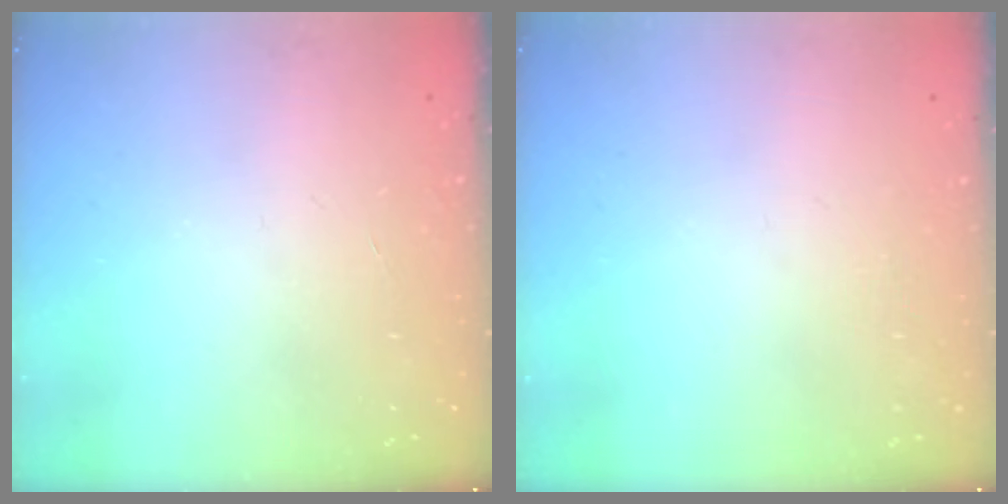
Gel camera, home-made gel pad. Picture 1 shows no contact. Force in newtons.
{"total": 0.0}